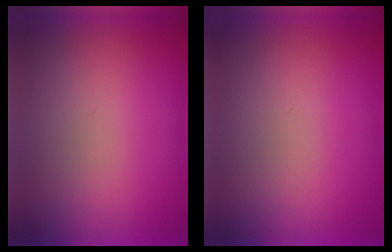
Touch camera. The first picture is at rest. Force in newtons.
{"total": 1.8}